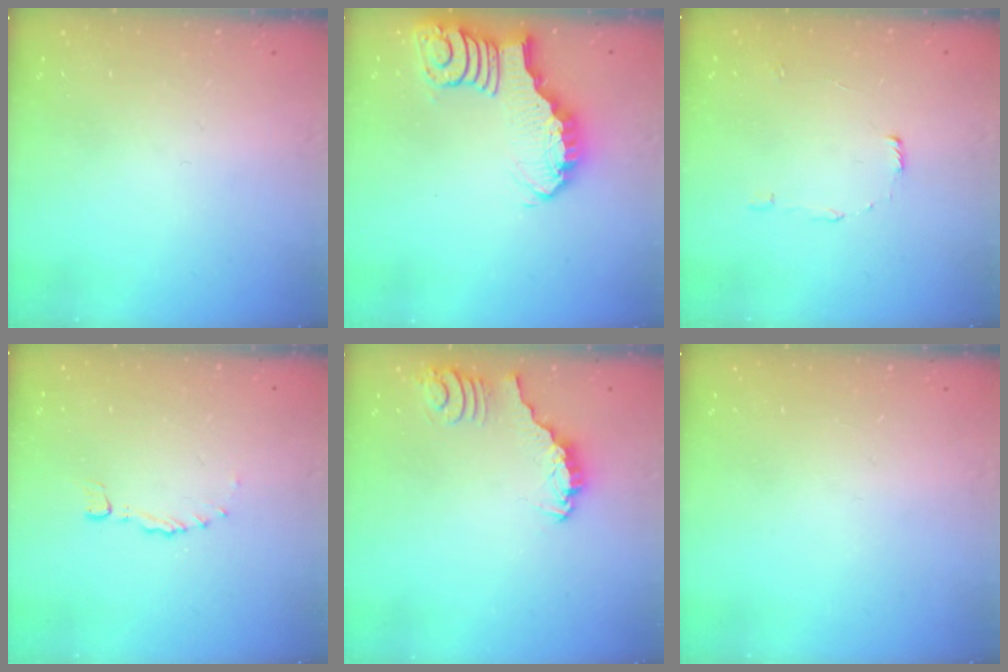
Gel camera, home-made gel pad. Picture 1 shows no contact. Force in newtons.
{"total": 4.5, "press": 4.5, "slide": 0.5}
{"total": 4.4, "press": 4.4, "slide": 0.4}
{"total": 0.0}
{"total": 2.7, "press": 2.7, "slide": 0.1}
{"total": 0.0}